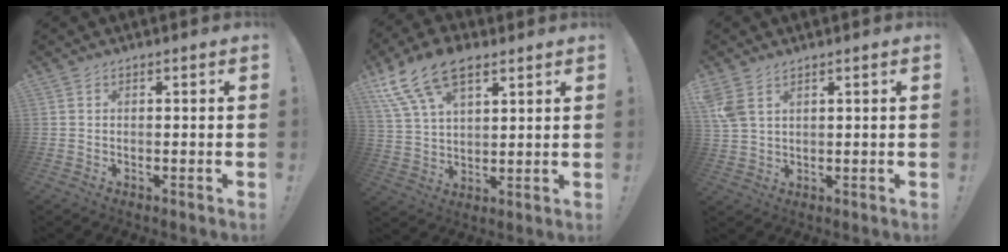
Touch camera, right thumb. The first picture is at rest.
{"total": 14.4, "force": [8.7, 7.4, 8.7], "torque": [-0.167, -0.038, 0.162]}
{"total": 5.2, "force": [3.2, 2.7, 3.1], "torque": [-0.063, -0.009, 0.066]}